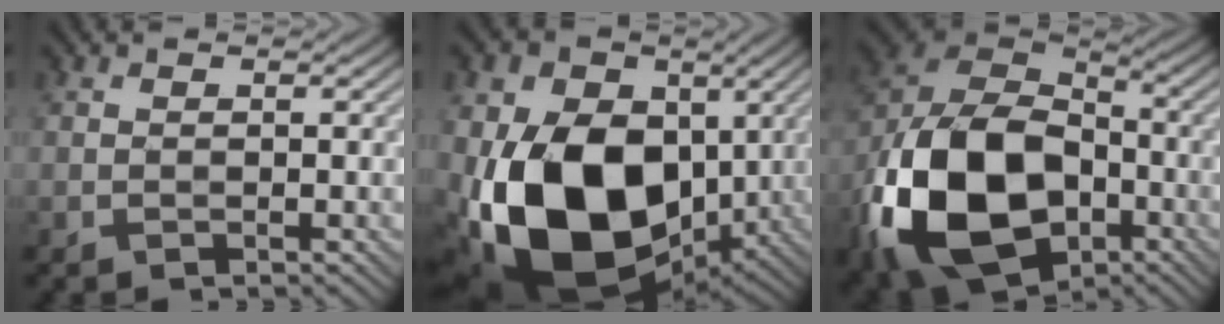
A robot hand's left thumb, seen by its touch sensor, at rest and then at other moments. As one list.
[{"total": 18.4, "force": [-2.3, 12.7, 13.1], "torque": [-0.275, -0.021, -0.047]}, {"total": 19.9, "force": [-7.0, 13.3, 13.0], "torque": [-0.309, -0.032, -0.137]}]